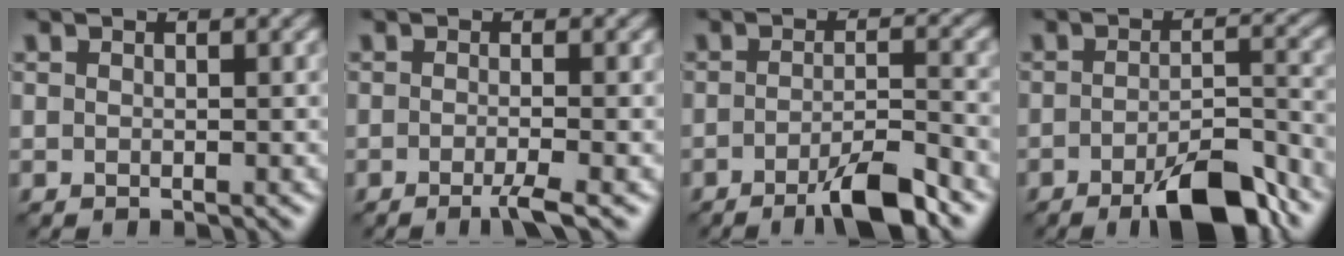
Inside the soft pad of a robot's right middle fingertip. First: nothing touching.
{"total": 2.3, "force": [-1.2, 0.3, 2.0], "torque": [-0.027, -0.004, -0.029]}
{"total": 5.2, "force": [-3.1, 0.9, 4.1], "torque": [-0.065, 0.002, -0.057]}
{"total": 7.4, "force": [-4.6, 1.9, 5.5], "torque": [-0.084, 0.001, -0.074]}